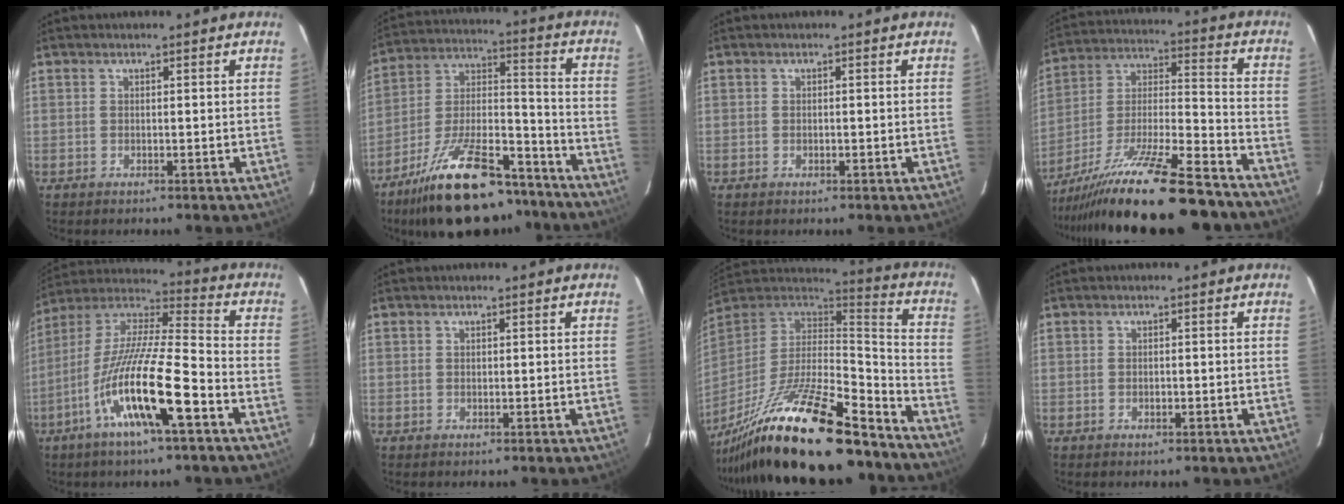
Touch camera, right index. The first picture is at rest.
{"total": 25.3, "force": [-18.8, 9.1, 14.2], "torque": [-0.261, 0.002, -0.286]}
{"total": 0.7, "force": [-0.2, 0.5, 0.4], "torque": [-0.005, 0.002, -0.004]}
{"total": 27.3, "force": [-21.8, 4.4, 15.9], "torque": [-0.282, -0.045, -0.338]}
{"total": 18.7, "force": [-8.9, 2.4, 16.2], "torque": [-0.299, -0.029, -0.175]}
{"total": 0.0}
{"total": 29.4, "force": [-21.4, 7.1, 19.0], "torque": [-0.344, -0.047, -0.346]}
{"total": 1.0, "force": [-0.3, 0.7, 0.6], "torque": [-0.009, 0.002, -0.006]}